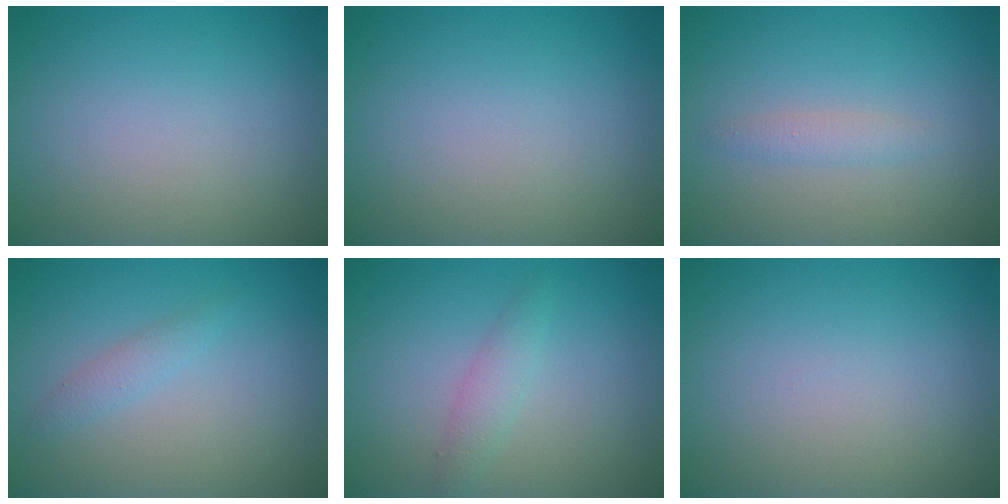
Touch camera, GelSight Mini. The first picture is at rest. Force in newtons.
{"total": 0.0}
{"total": 1.2, "press": 1.2, "slide": 0.0}
{"total": 1.3, "press": 1.3, "slide": 0.0}
{"total": 1.6, "press": 1.6, "slide": 0.0}
{"total": 0.0}